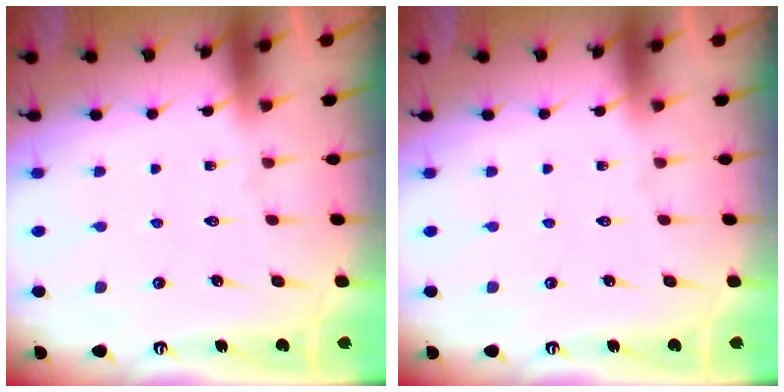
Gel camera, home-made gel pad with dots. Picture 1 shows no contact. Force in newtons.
{"total": 0.0}